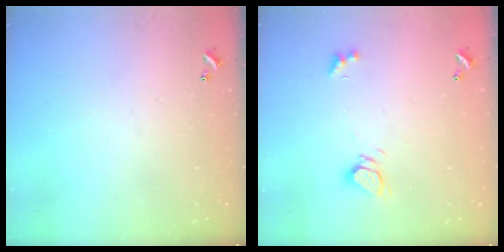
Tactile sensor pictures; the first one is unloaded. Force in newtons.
{"total": 3.5, "press": 3.5, "slide": 0.3}